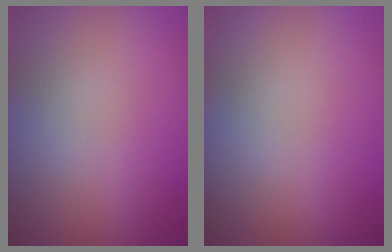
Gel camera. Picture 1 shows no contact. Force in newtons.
{"total": 0.0}